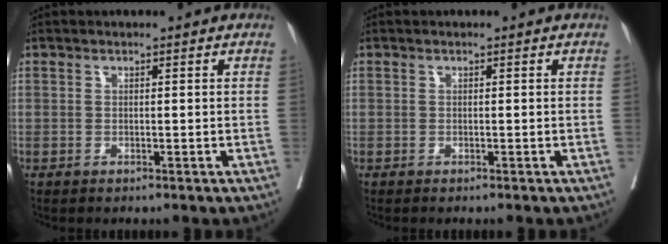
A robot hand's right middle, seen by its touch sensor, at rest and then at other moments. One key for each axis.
{"total": 1.0, "fx": -0.9, "fy": 0.1, "fz": 0.4, "tx": -0.004, "ty": -0.002, "tz": -0.015}